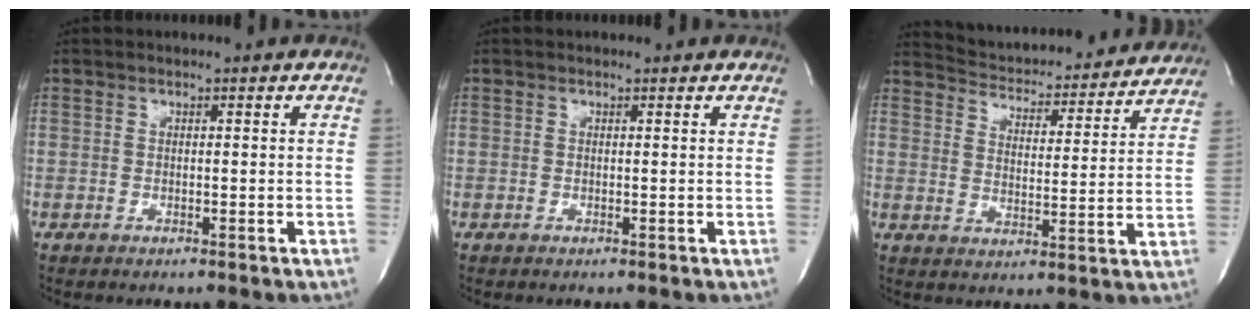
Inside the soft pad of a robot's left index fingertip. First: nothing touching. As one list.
[{"total": 0.6, "force": [0.5, 0.3, 0.0], "torque": [-0.011, 0.003, -0.001]}, {"total": 19.5, "force": [18.6, 3.6, 4.4], "torque": [-0.062, -0.016, 0.245]}]